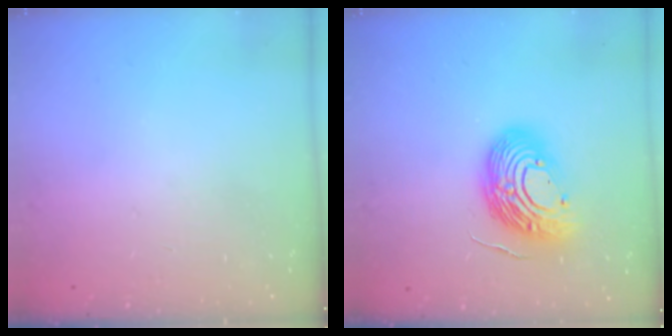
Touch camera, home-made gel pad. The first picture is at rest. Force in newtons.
{"total": 14.0, "press": 13.8, "slide": 2.2}